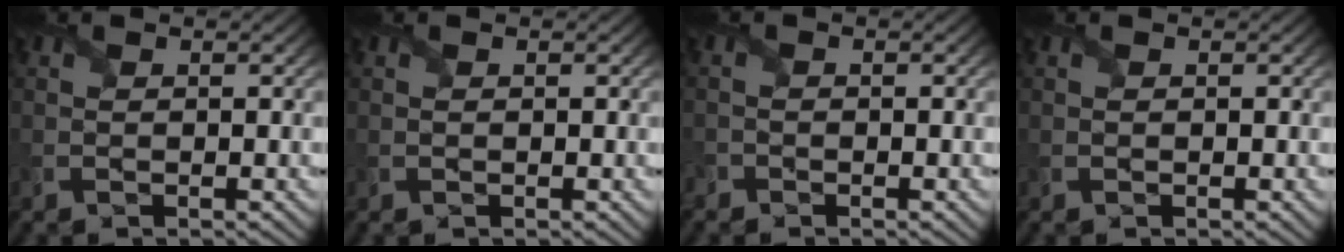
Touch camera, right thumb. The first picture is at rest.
{"total": 0.0}
{"total": 1.0, "force": [-0.8, 0.5, -0.1], "torque": [0.003, -0.003, -0.018]}
{"total": 0.0}